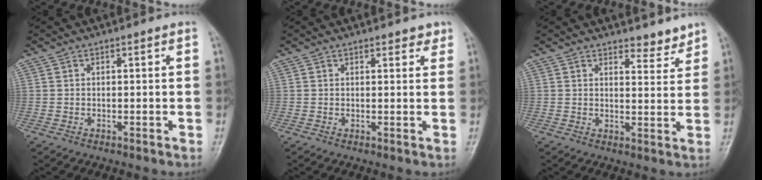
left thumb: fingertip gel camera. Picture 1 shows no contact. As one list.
[{"total": 2.1, "force": [1.6, 1.0, 0.9], "torque": [0.004, -0.008, 0.016]}, {"total": 4.0, "force": [3.5, 1.5, 1.1], "torque": [0.006, -0.030, 0.048]}]